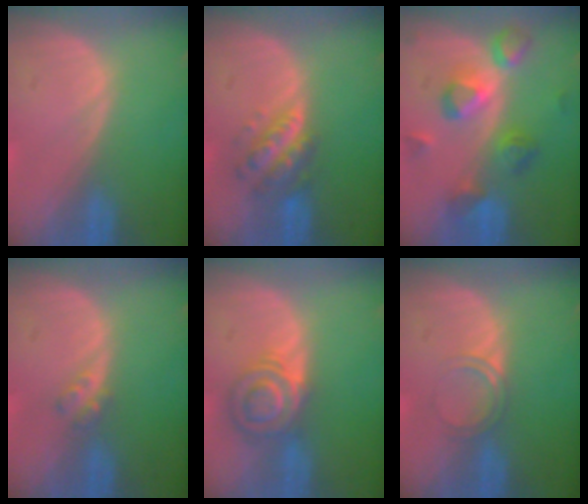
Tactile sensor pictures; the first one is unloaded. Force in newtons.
{"total": 5.8, "press": 5.3, "slide": 2.4}
{"total": 7.5, "press": 7.4, "slide": 0.8}
{"total": 2.1, "press": 1.8, "slide": 1.0}
{"total": 5.9, "press": 5.8, "slide": 0.8}
{"total": 2.4, "press": 2.4, "slide": 0.2}